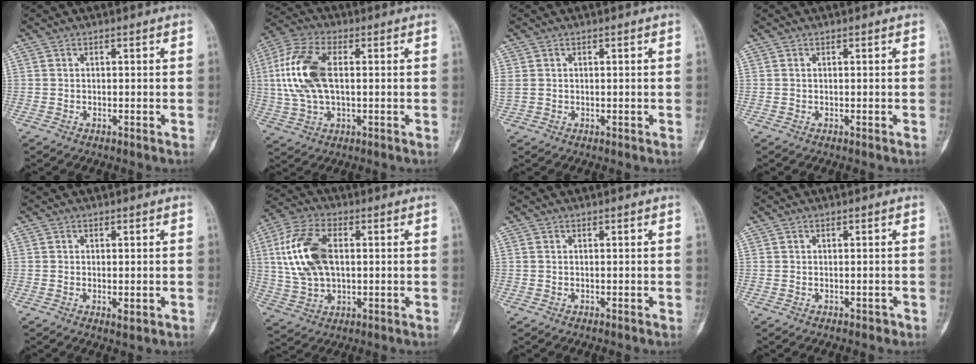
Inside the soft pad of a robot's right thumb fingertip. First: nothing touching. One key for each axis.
{"total": 13.9, "fx": 1.5, "fy": 7.3, "fz": 11.7, "tx": -0.260, "ty": 0.015, "tz": 0.028}
{"total": 2.1, "fx": 0.3, "fy": 1.7, "fz": 1.3, "tx": -0.048, "ty": 0.011, "tz": 0.010}
{"total": 0.0}
{"total": 1.8, "fx": -0.4, "fy": 0.8, "fz": 1.6, "tx": -0.026, "ty": -0.005, "tz": -0.003}
{"total": 14.3, "fx": 2.1, "fy": 8.3, "fz": 11.4, "tx": -0.231, "ty": 0.010, "tz": 0.043}
{"total": 0.0}
{"total": 0.7, "fx": -0.4, "fy": 0.5, "fz": 0.2, "tx": 0.003, "ty": 0.003, "tz": -0.005}